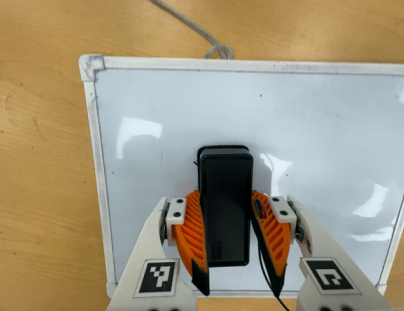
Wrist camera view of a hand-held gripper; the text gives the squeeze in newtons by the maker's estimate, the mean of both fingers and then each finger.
{"total": 14.3, "left": 14.2, "right": 14.4}